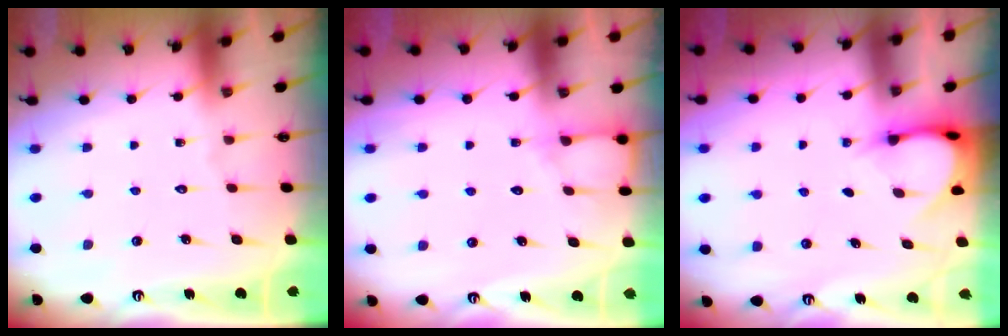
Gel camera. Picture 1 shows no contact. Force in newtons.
{"total": 7.4, "press": 7.4, "slide": 0.5}
{"total": 3.9, "press": 3.8, "slide": 0.4}